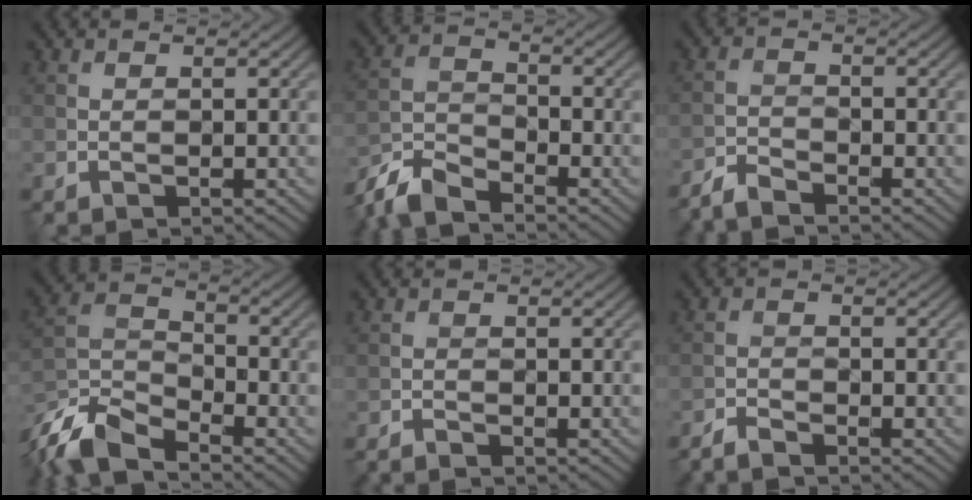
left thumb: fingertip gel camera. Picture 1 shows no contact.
{"total": 6.3, "force": [-5.5, 1.6, 2.6], "torque": [-0.061, -0.010, -0.128]}
{"total": 3.3, "force": [-3.1, 0.4, 1.1], "torque": [-0.024, -0.005, -0.070]}
{"total": 10.0, "force": [-8.1, 3.0, 5.0], "torque": [-0.109, -0.010, -0.179]}
{"total": 1.3, "force": [-1.3, 0.0, 0.4], "torque": [-0.010, -0.002, -0.027]}
{"total": 2.4, "force": [-2.3, 0.2, 0.8], "torque": [-0.021, -0.003, -0.050]}